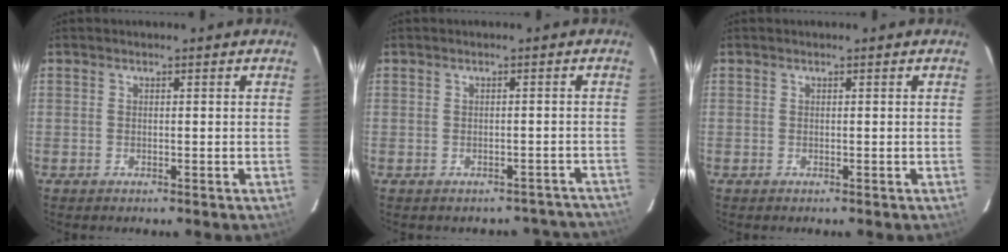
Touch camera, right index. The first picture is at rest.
{"total": 7.8, "force": [-7.1, 3.3, 0.9], "torque": [0.008, 0.031, -0.057]}
{"total": 0.0}